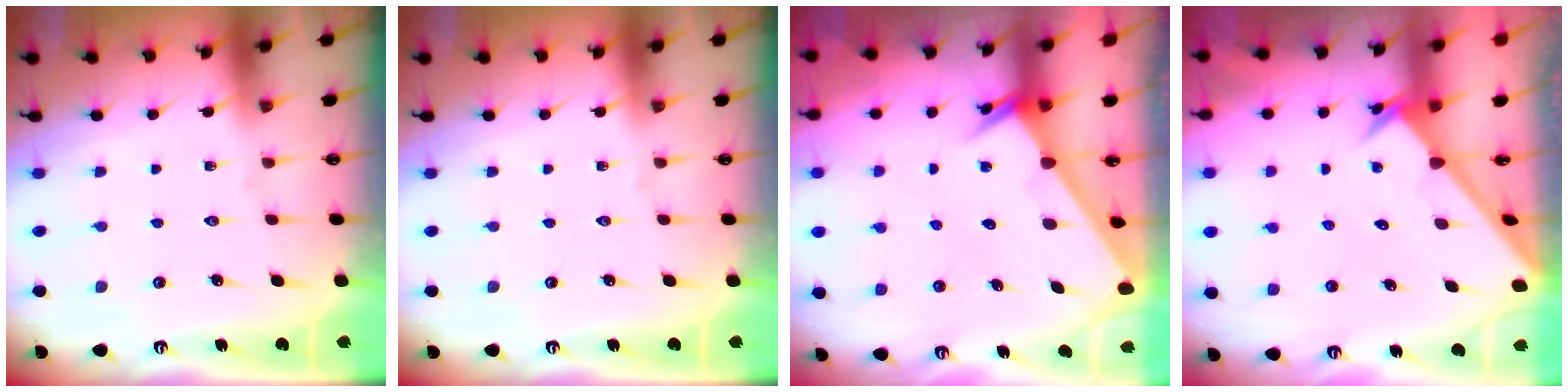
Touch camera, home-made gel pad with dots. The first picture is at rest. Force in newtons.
{"total": 0.0}
{"total": 2.2, "press": 2.2, "slide": 0.1}
{"total": 2.6, "press": 2.6, "slide": 0.2}